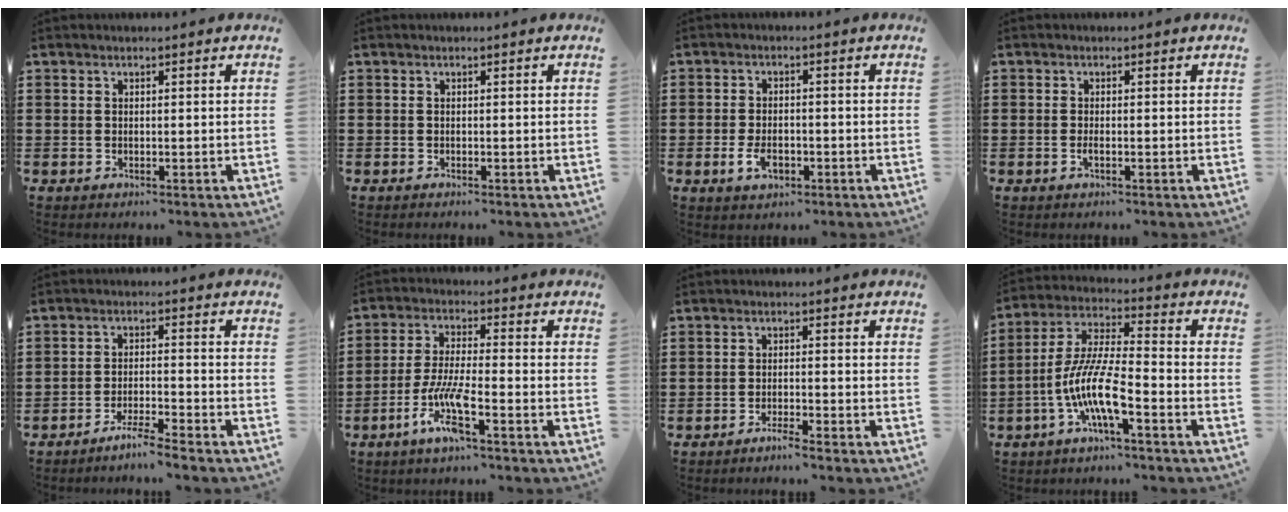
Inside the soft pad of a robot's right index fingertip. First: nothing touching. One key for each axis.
{"total": 0.0}
{"total": 3.7, "fx": -1.3, "fy": 2.0, "fz": 2.8, "tx": -0.059, "ty": -0.003, "tz": -0.024}
{"total": 1.1, "fx": -0.4, "fy": 0.1, "fz": 1.0, "tx": -0.020, "ty": -0.007, "tz": -0.006}
{"total": 4.3, "fx": -4.0, "fy": -0.6, "fz": 1.4, "tx": -0.031, "ty": -0.008, "tz": -0.079}
{"total": 8.4, "fx": -4.6, "fy": 1.1, "fz": 7.0, "tx": -0.161, "ty": -0.016, "tz": -0.089}
{"total": 2.0, "fx": -1.8, "fy": -0.3, "fz": 0.7, "tx": -0.013, "ty": 0.001, "tz": -0.034}
{"total": 10.3, "fx": -5.2, "fy": 1.7, "fz": 8.7, "tx": -0.200, "ty": -0.013, "tz": -0.104}